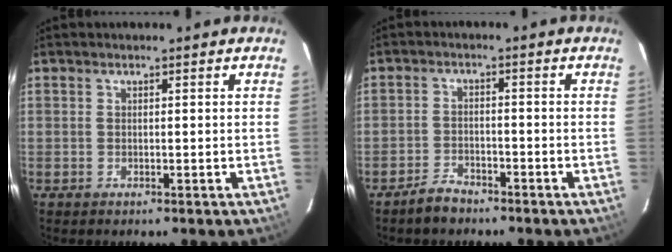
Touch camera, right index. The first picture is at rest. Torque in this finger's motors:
{"motor_torque": [-0.19, -0.19, -0.35, -0.14]}